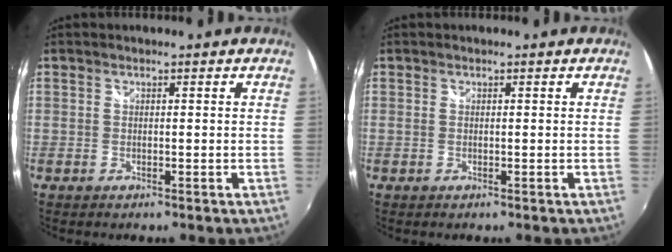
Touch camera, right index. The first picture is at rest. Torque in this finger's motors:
{"motor_torque": [0.00, 0.00, 0.00, 0.00]}